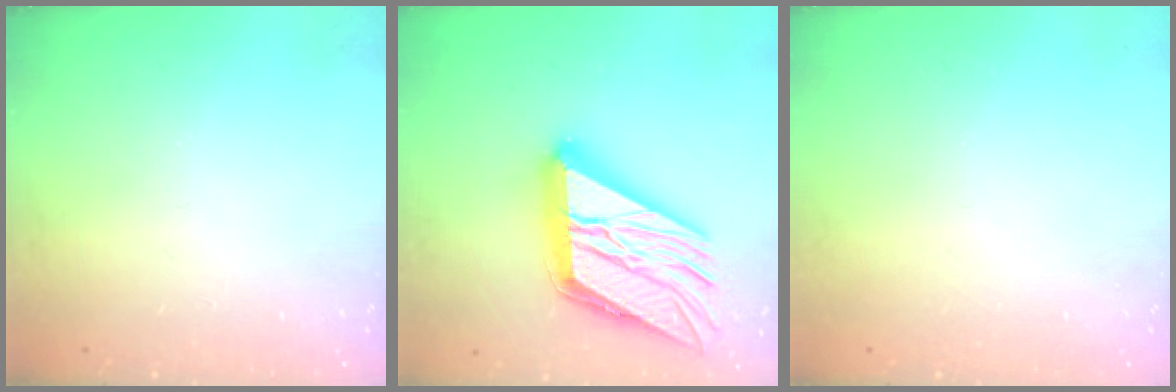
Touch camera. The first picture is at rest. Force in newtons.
{"total": 28.7, "press": 28.6, "slide": 3.0}
{"total": 0.0}